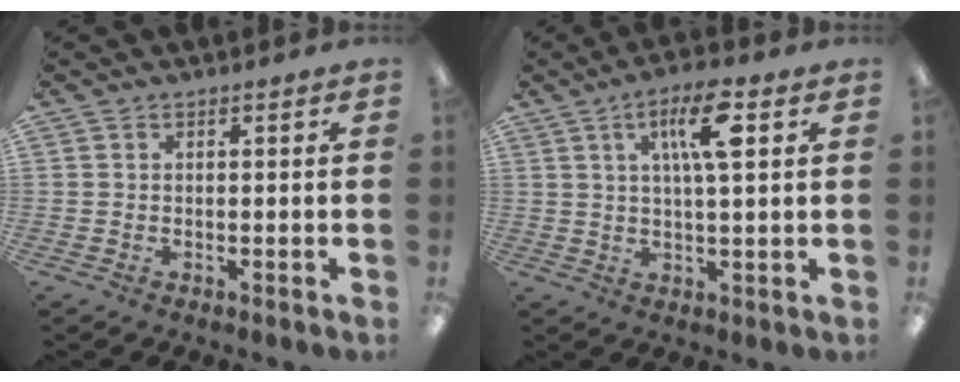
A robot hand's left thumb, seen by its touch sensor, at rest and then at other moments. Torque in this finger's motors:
{"motor_torque": [-0.05, 0.33, 0.09, -0.09, 0.04]}